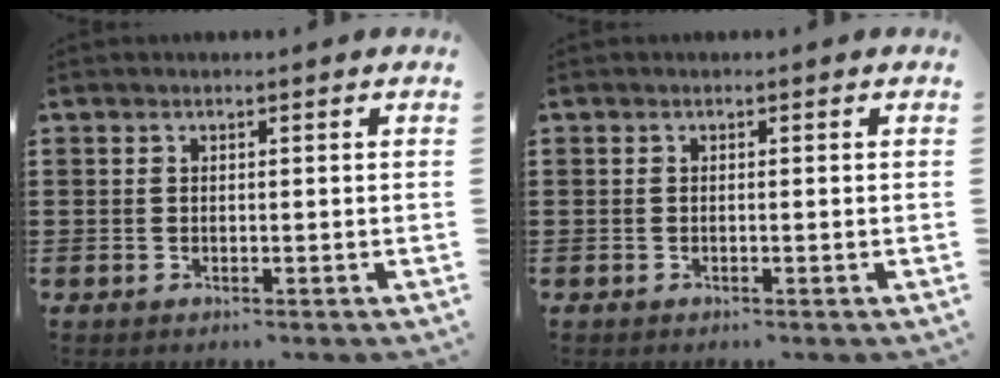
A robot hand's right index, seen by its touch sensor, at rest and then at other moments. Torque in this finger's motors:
{"motor_torque": [0.08, 0.04, 0.00, 0.00]}